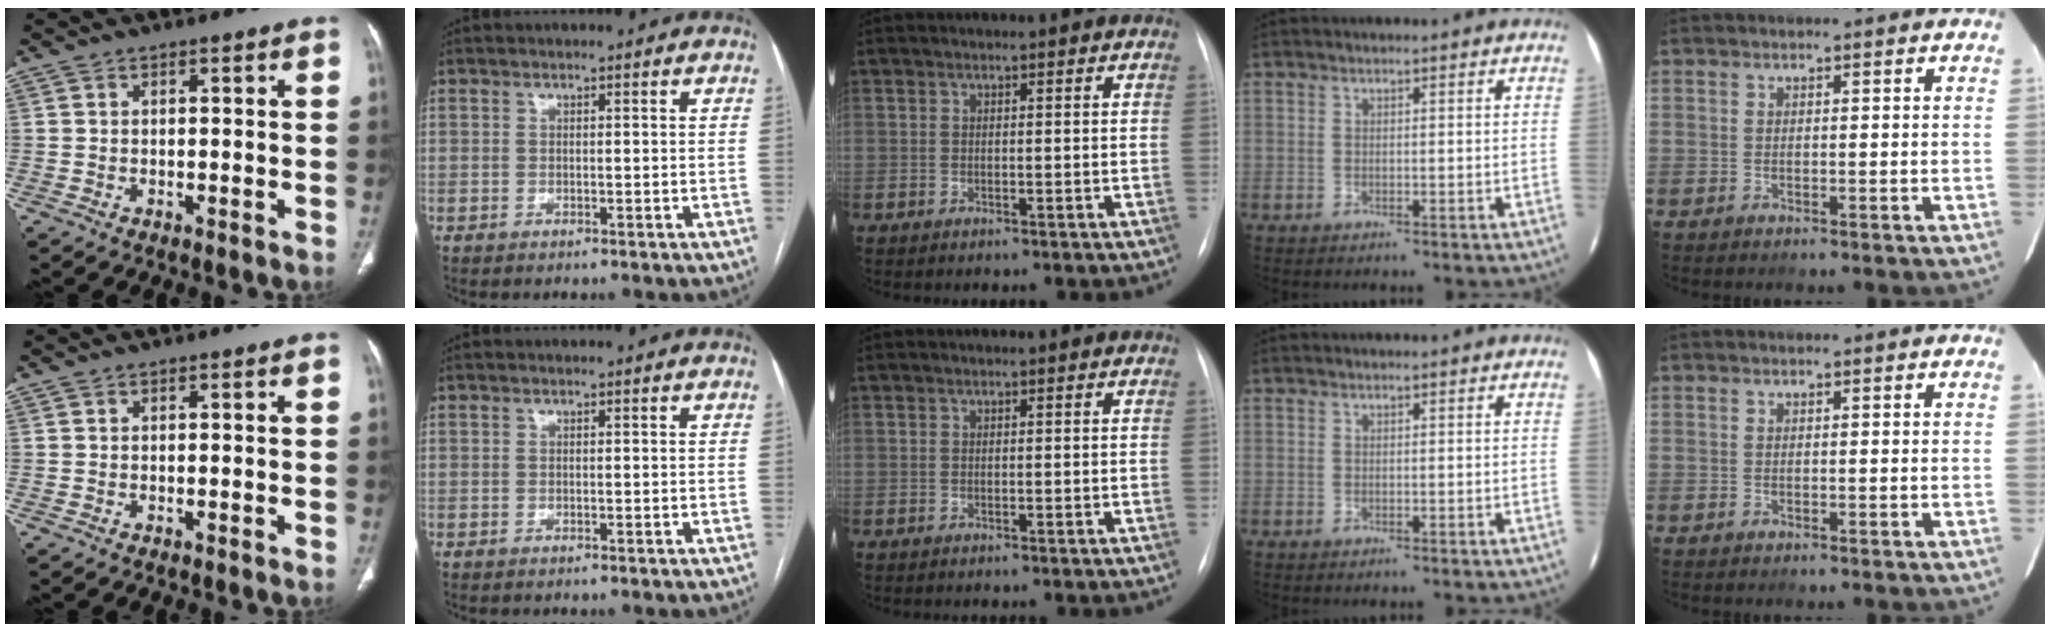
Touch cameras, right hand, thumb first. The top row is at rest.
{}